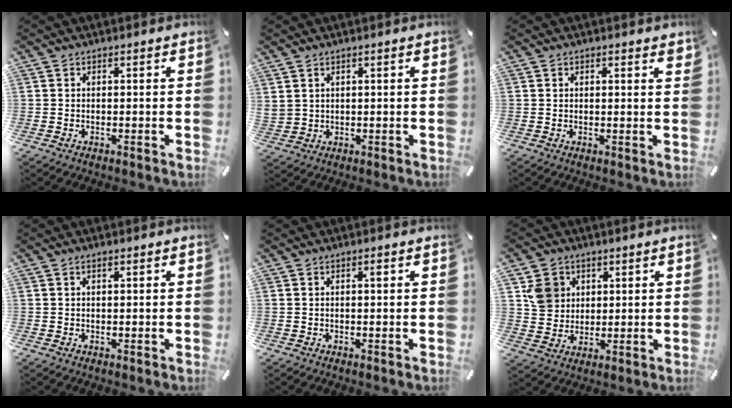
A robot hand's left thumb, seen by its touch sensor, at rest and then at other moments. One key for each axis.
{"total": 2.1, "fx": 1.5, "fy": 1.3, "fz": 0.5, "tx": -0.013, "ty": -0.003, "tz": 0.029}
{"total": 0.9, "fx": 0.7, "fy": 0.4, "fz": 0.4, "tx": -0.001, "ty": -0.003, "tz": 0.010}
{"total": 0.8, "fx": 0.3, "fy": 0.4, "fz": 0.6, "tx": -0.012, "ty": 0.004, "tz": 0.004}
{"total": 0.7, "fx": 0.3, "fy": 0.2, "fz": 0.6, "tx": -0.011, "ty": 0.002, "tz": 0.004}
{"total": 7.0, "fx": 2.6, "fy": 6.4, "fz": 1.2, "tx": -0.023, "ty": 0.002, "tz": 0.051}